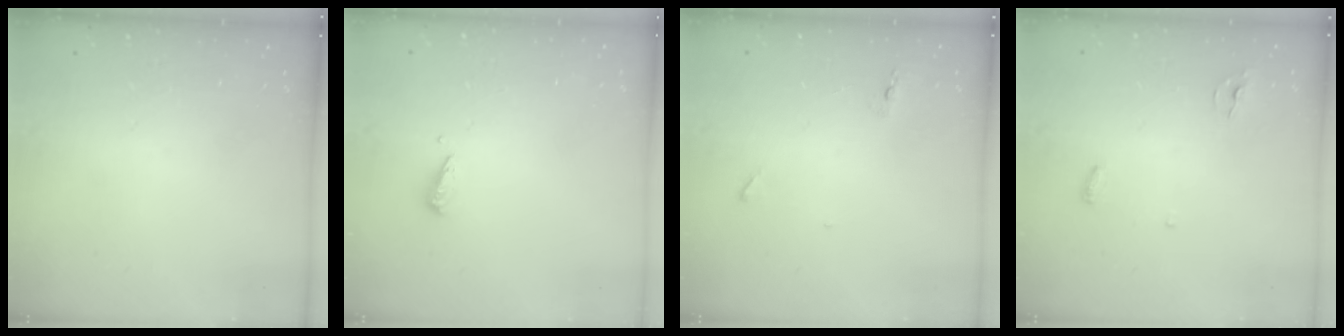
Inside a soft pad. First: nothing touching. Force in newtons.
{"total": 2.9, "press": 2.9, "slide": 0.4}
{"total": 4.7, "press": 4.5, "slide": 1.4}
{"total": 3.8, "press": 3.8, "slide": 0.3}